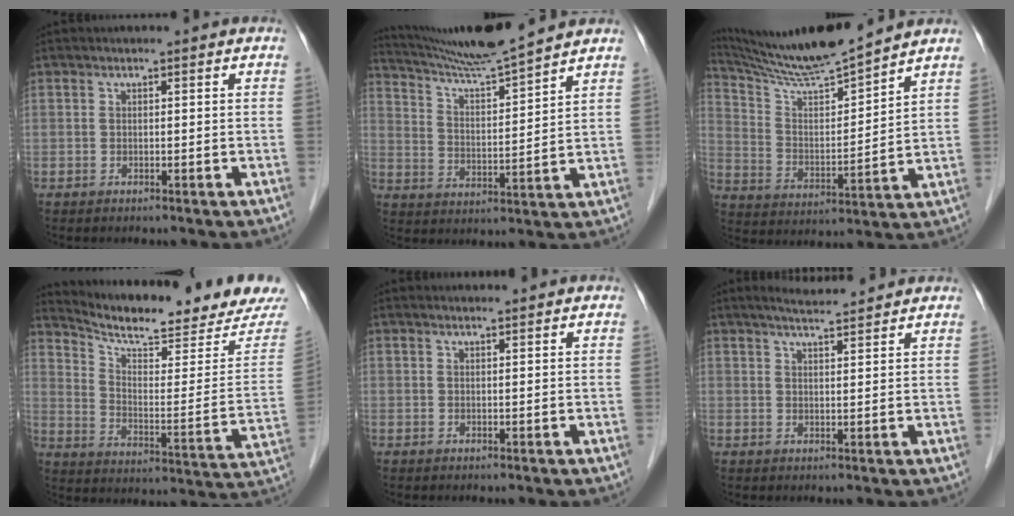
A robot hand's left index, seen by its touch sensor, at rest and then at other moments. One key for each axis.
{"total": 12.1, "fx": 11.2, "fy": -1.7, "fz": 4.2, "tx": -0.083, "ty": 0.005, "tz": 0.195}
{"total": 13.5, "fx": 12.7, "fy": -1.1, "fz": 4.3, "tx": -0.093, "ty": 0.004, "tz": 0.233}
{"total": 19.0, "fx": 18.0, "fy": 0.9, "fz": 6.1, "tx": -0.110, "ty": -0.073, "tz": 0.244}
{"total": 2.1, "fx": 2.0, "fy": 0.1, "fz": 0.5, "tx": -0.013, "ty": 0.013, "tz": 0.027}
{"total": 6.4, "fx": 5.8, "fy": 0.4, "fz": 2.8, "tx": -0.050, "ty": 0.022, "tz": 0.085}